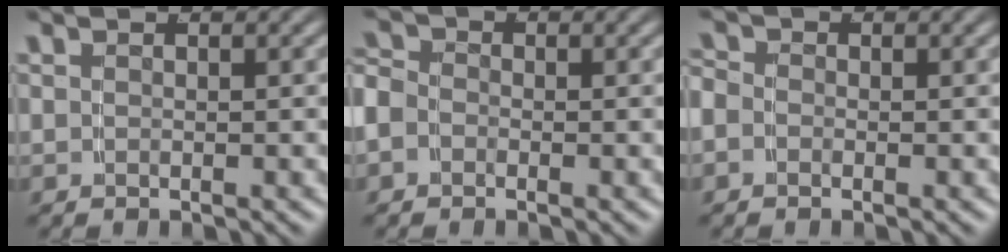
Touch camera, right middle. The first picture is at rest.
{"total": 2.8, "force": [-0.7, 2.4, 1.1], "torque": [-0.034, -0.010, -0.015]}
{"total": 2.0, "force": [-0.5, 1.8, 0.8], "torque": [-0.022, -0.004, -0.015]}